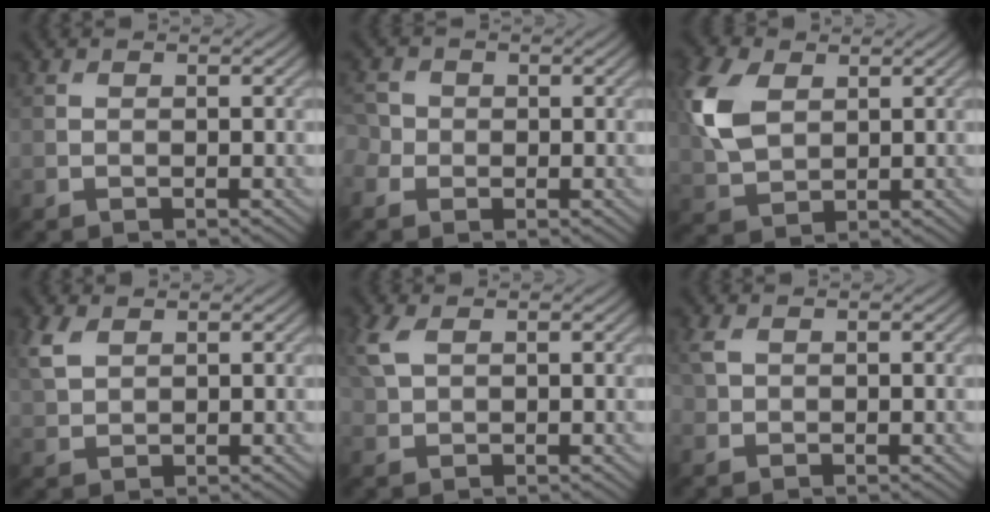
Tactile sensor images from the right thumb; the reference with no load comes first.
{"total": 2.3, "force": [-0.5, 2.1, 0.8], "torque": [-0.026, -0.002, -0.013]}
{"total": 8.3, "force": [2.4, 5.5, 5.8], "torque": [-0.173, 0.012, 0.048]}
{"total": 3.4, "force": [1.8, 2.0, 2.1], "torque": [-0.061, 0.006, 0.040]}
{"total": 3.9, "force": [1.5, 2.3, 2.8], "torque": [-0.086, 0.011, 0.032]}
{"total": 1.9, "force": [0.5, 1.4, 1.1], "torque": [-0.032, 0.002, 0.010]}